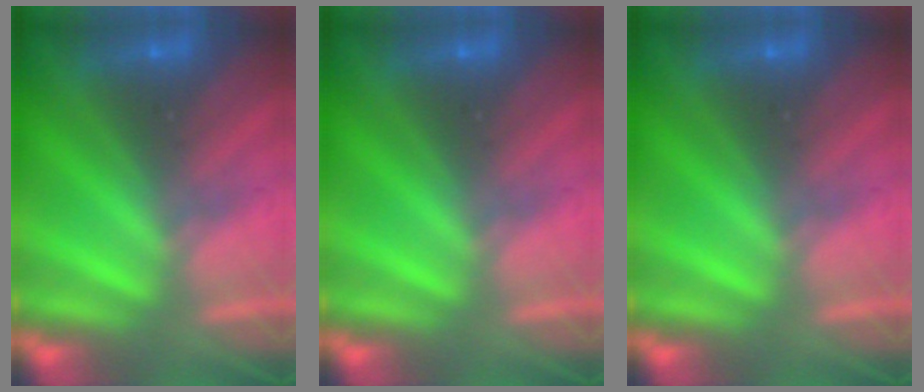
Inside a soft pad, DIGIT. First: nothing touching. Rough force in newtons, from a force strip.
{"total": 0.0}
{"total": 0.0}